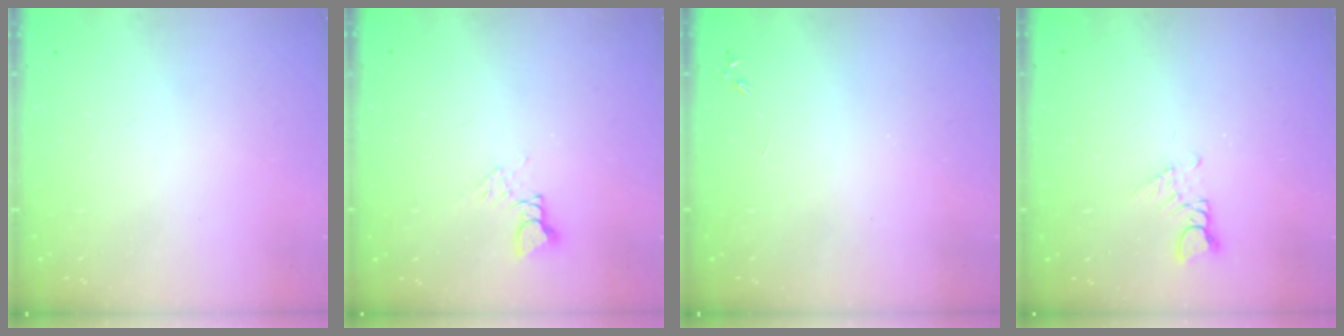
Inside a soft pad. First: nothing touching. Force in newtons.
{"total": 4.0, "press": 3.9, "slide": 0.5}
{"total": 0.0}
{"total": 1.6, "press": 1.6, "slide": 0.2}